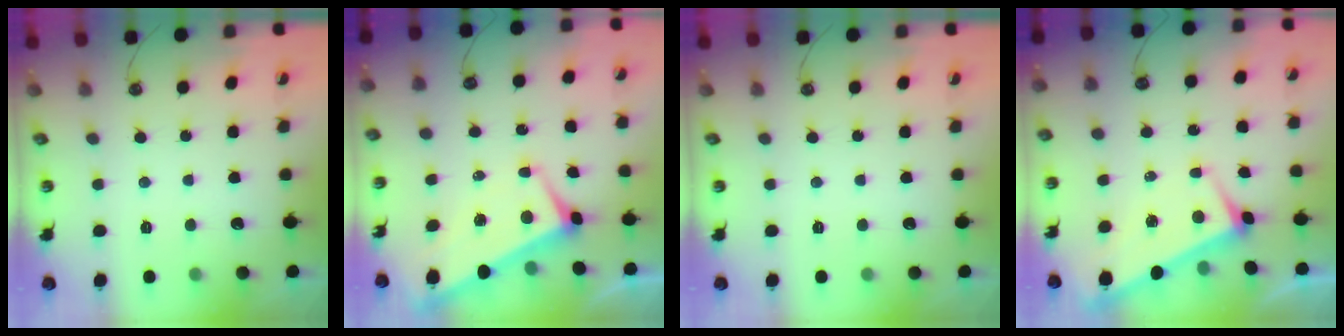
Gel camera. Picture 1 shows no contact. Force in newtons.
{"total": 2.5, "press": 2.3, "slide": 0.9}
{"total": 0.0}
{"total": 3.9, "press": 3.9, "slide": 0.2}